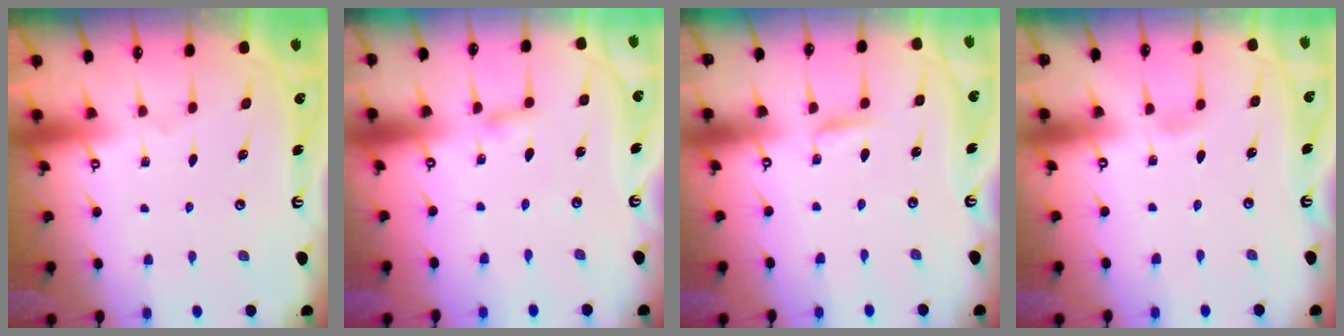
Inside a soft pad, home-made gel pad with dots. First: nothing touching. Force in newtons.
{"total": 1.8, "press": 1.7, "slide": 0.2}
{"total": 2.6, "press": 2.5, "slide": 0.3}
{"total": 2.1, "press": 2.1, "slide": 0.2}